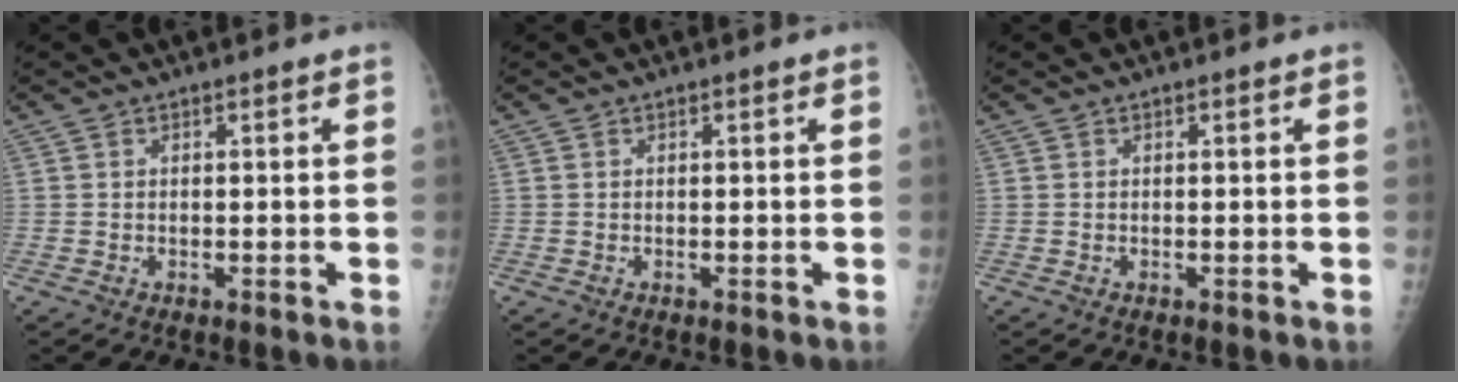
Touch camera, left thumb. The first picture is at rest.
{"total": 0.0}
{"total": 0.0}